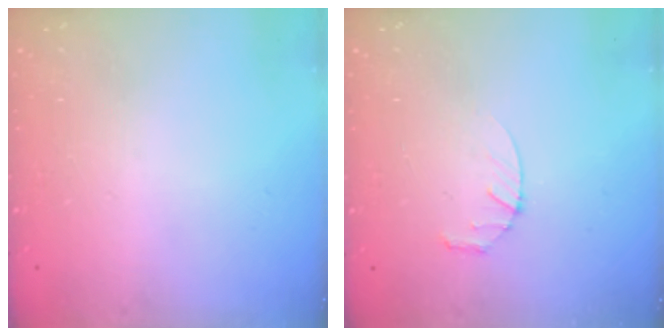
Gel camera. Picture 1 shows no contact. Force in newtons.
{"total": 2.8, "press": 2.8, "slide": 0.4}